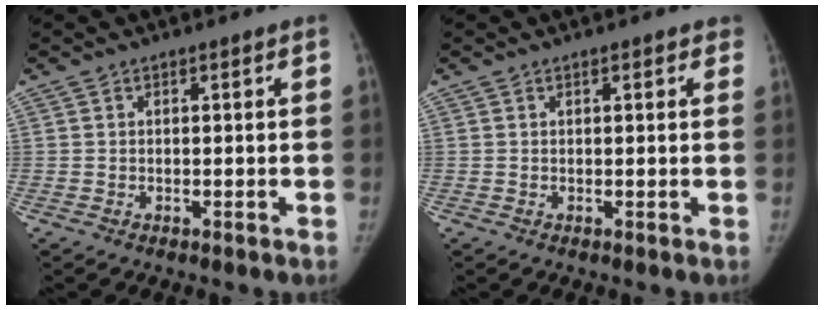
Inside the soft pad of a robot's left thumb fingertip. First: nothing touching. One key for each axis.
{"total": 1.9, "fx": 1.3, "fy": 0.8, "fz": 1.2, "tx": -0.002, "ty": 0.000, "tz": 0.011}